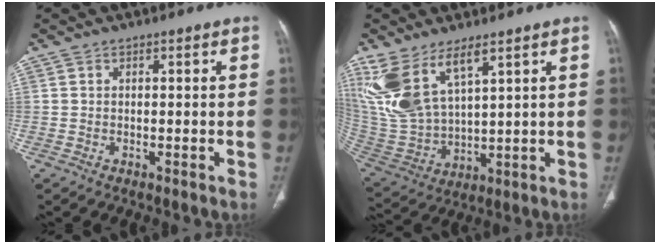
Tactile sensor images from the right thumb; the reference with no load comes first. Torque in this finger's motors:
{"motor_torque": [1.50, 2.63, 1.42, 1.22, 0.19]}